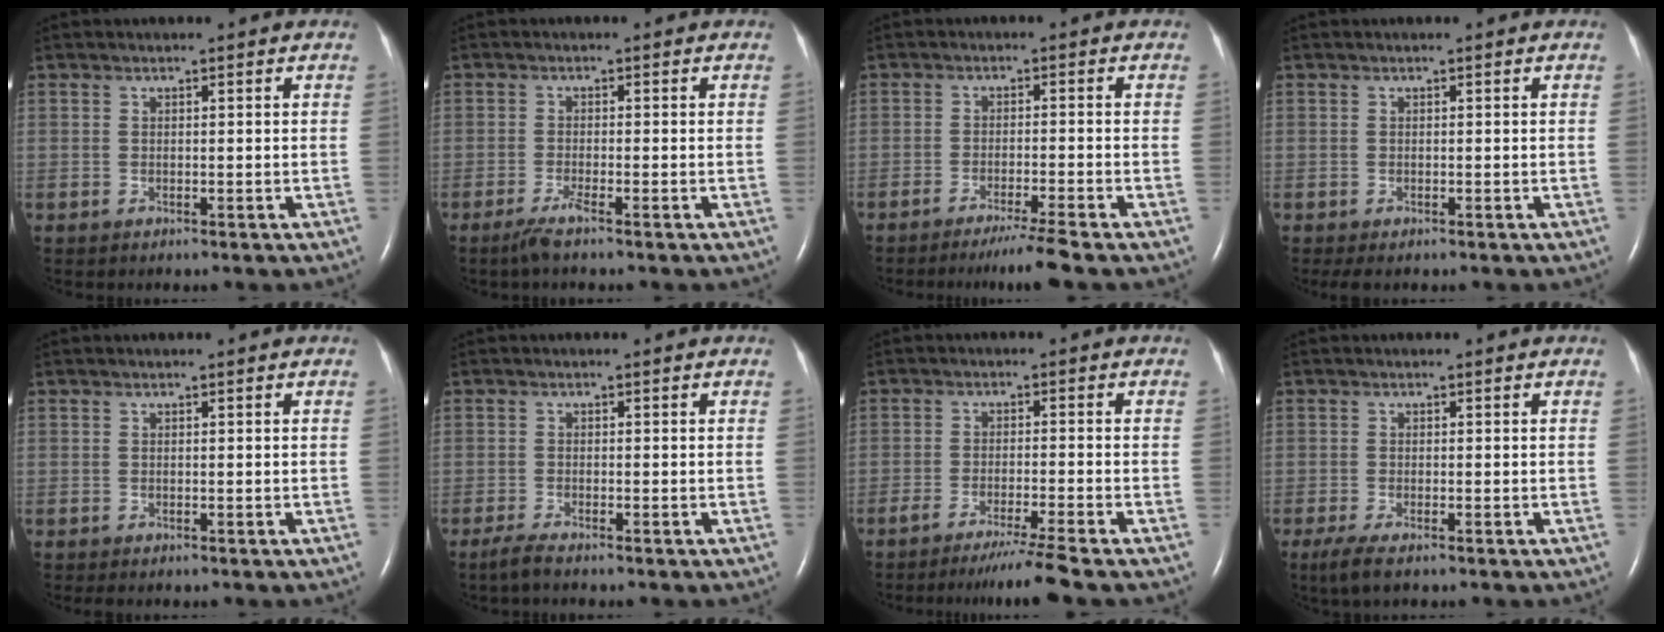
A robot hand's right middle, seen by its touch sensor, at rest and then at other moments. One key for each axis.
{"total": 2.3, "fx": -1.7, "fy": -0.3, "fz": 1.6, "tx": -0.042, "ty": -0.007, "tz": -0.038}
{"total": 5.0, "fx": -4.0, "fy": -1.5, "fz": 2.6, "tx": -0.041, "ty": -0.015, "tz": -0.071}
{"total": 1.4, "fx": -1.0, "fy": 0.6, "fz": 0.9, "tx": -0.013, "ty": -0.004, "tz": -0.011}
{"total": 0.0}
{"total": 1.9, "fx": -1.5, "fy": -0.1, "fz": 1.1, "tx": -0.038, "ty": -0.008, "tz": -0.032}
{"total": 6.3, "fx": -5.1, "fy": -2.0, "fz": 3.2, "tx": -0.046, "ty": -0.022, "tz": -0.086}
{"total": 3.0, "fx": -1.9, "fy": 0.6, "fz": 2.2, "tx": -0.054, "ty": -0.011, "tz": -0.036}